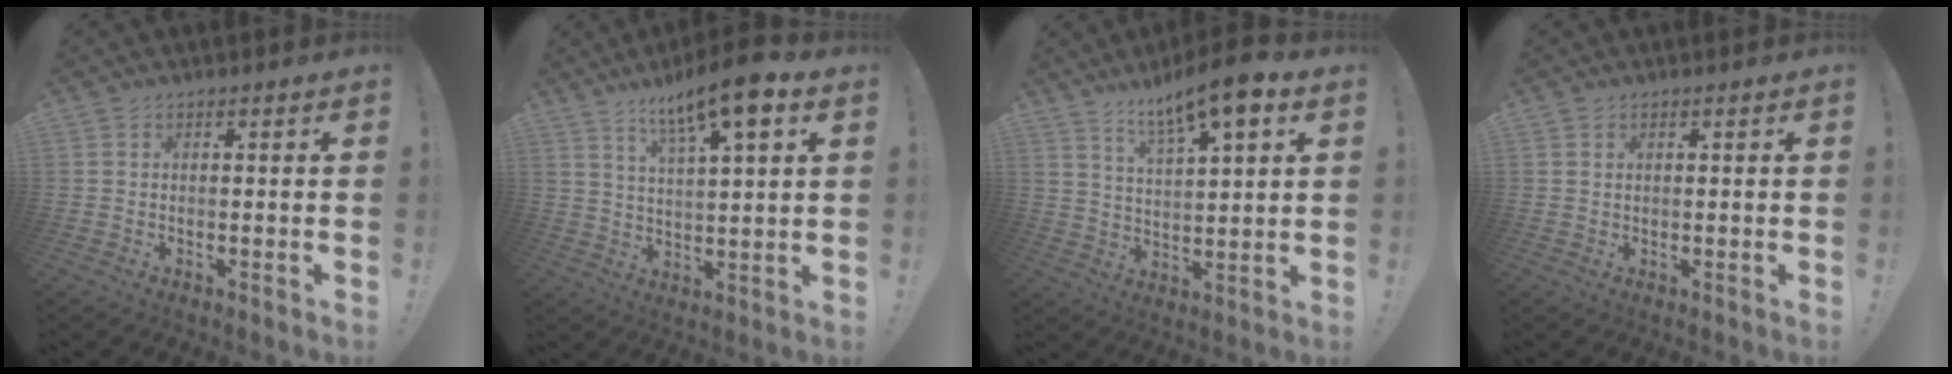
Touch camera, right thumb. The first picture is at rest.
{"total": 12.4, "force": [7.7, 2.3, 9.4], "torque": [-0.154, -0.036, 0.122]}
{"total": 11.7, "force": [7.9, 2.3, 8.3], "torque": [-0.136, -0.042, 0.129]}
{"total": 0.9, "force": [0.6, 0.6, 0.4], "torque": [-0.003, -0.001, 0.010]}